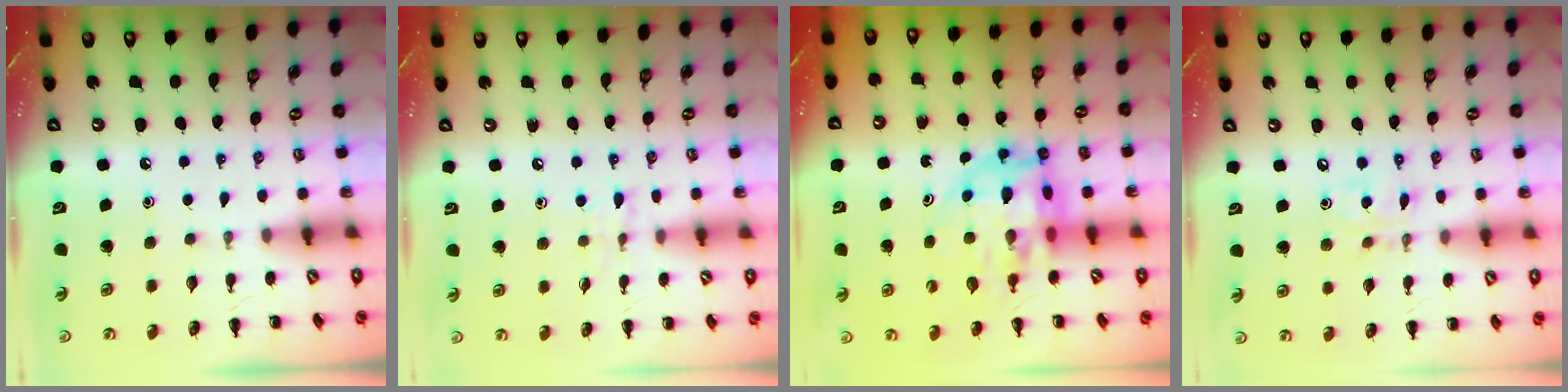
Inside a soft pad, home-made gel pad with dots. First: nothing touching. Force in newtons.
{"total": 5.7, "press": 5.4, "slide": 1.9}
{"total": 13.4, "press": 12.8, "slide": 4.1}
{"total": 7.4, "press": 7.3, "slide": 1.4}